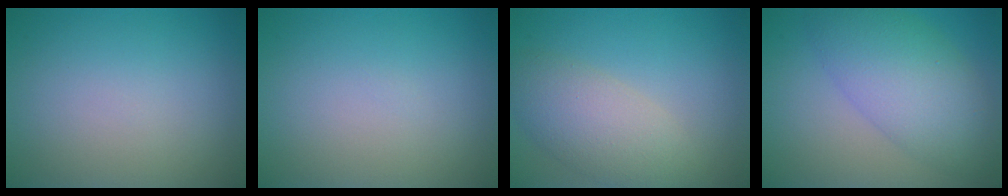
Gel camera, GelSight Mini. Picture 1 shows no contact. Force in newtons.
{"total": 0.0}
{"total": 5.0, "press": 5.0, "slide": 0.4}
{"total": 6.8, "press": 6.8, "slide": 0.1}